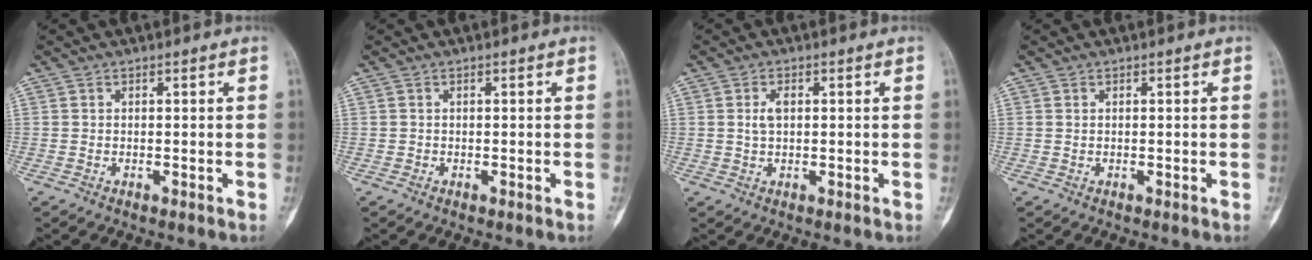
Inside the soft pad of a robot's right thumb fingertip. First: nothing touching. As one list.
[{"total": 0.0}, {"total": 2.5, "force": [0.5, 1.4, 2.1], "torque": [-0.040, 0.003, 0.011]}, {"total": 0.0}]